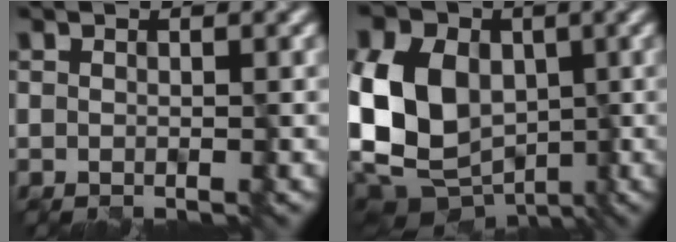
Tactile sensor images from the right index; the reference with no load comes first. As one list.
[{"total": 13.9, "force": [-0.8, 10.5, 9.0], "torque": [-0.184, 0.021, -0.032]}]